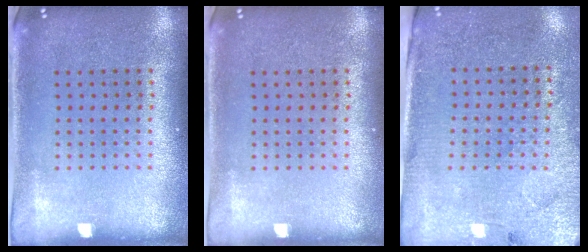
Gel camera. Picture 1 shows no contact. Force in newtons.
{"total": 0.0}
{"total": 2.8, "press": 2.6, "slide": 1.1}